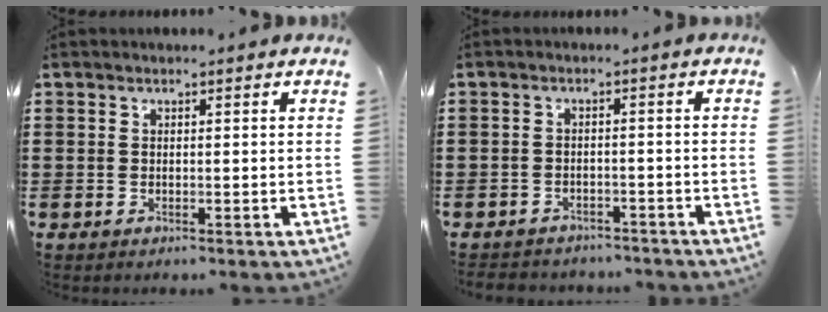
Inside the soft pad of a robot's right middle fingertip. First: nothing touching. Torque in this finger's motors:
{"motor_torque": [0.34, -0.23, 0.53, 0.10]}